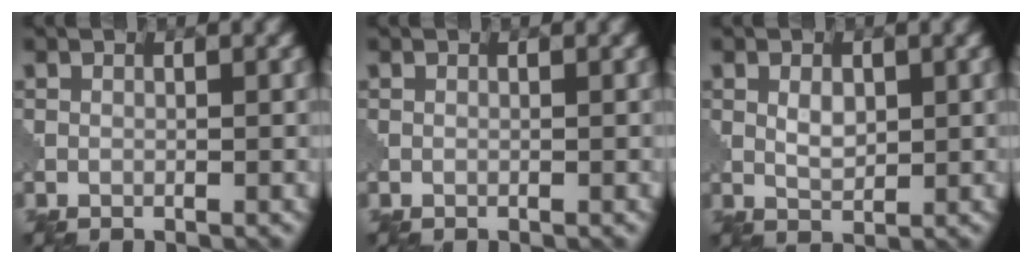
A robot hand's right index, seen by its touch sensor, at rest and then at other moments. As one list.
[{"total": 0.0}, {"total": 2.0, "force": [0.5, 1.1, 1.5], "torque": [-0.031, 0.000, 0.010]}]